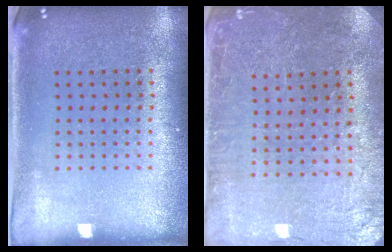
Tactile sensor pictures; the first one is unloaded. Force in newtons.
{"total": 1.1, "press": 1.1, "slide": 0.1}